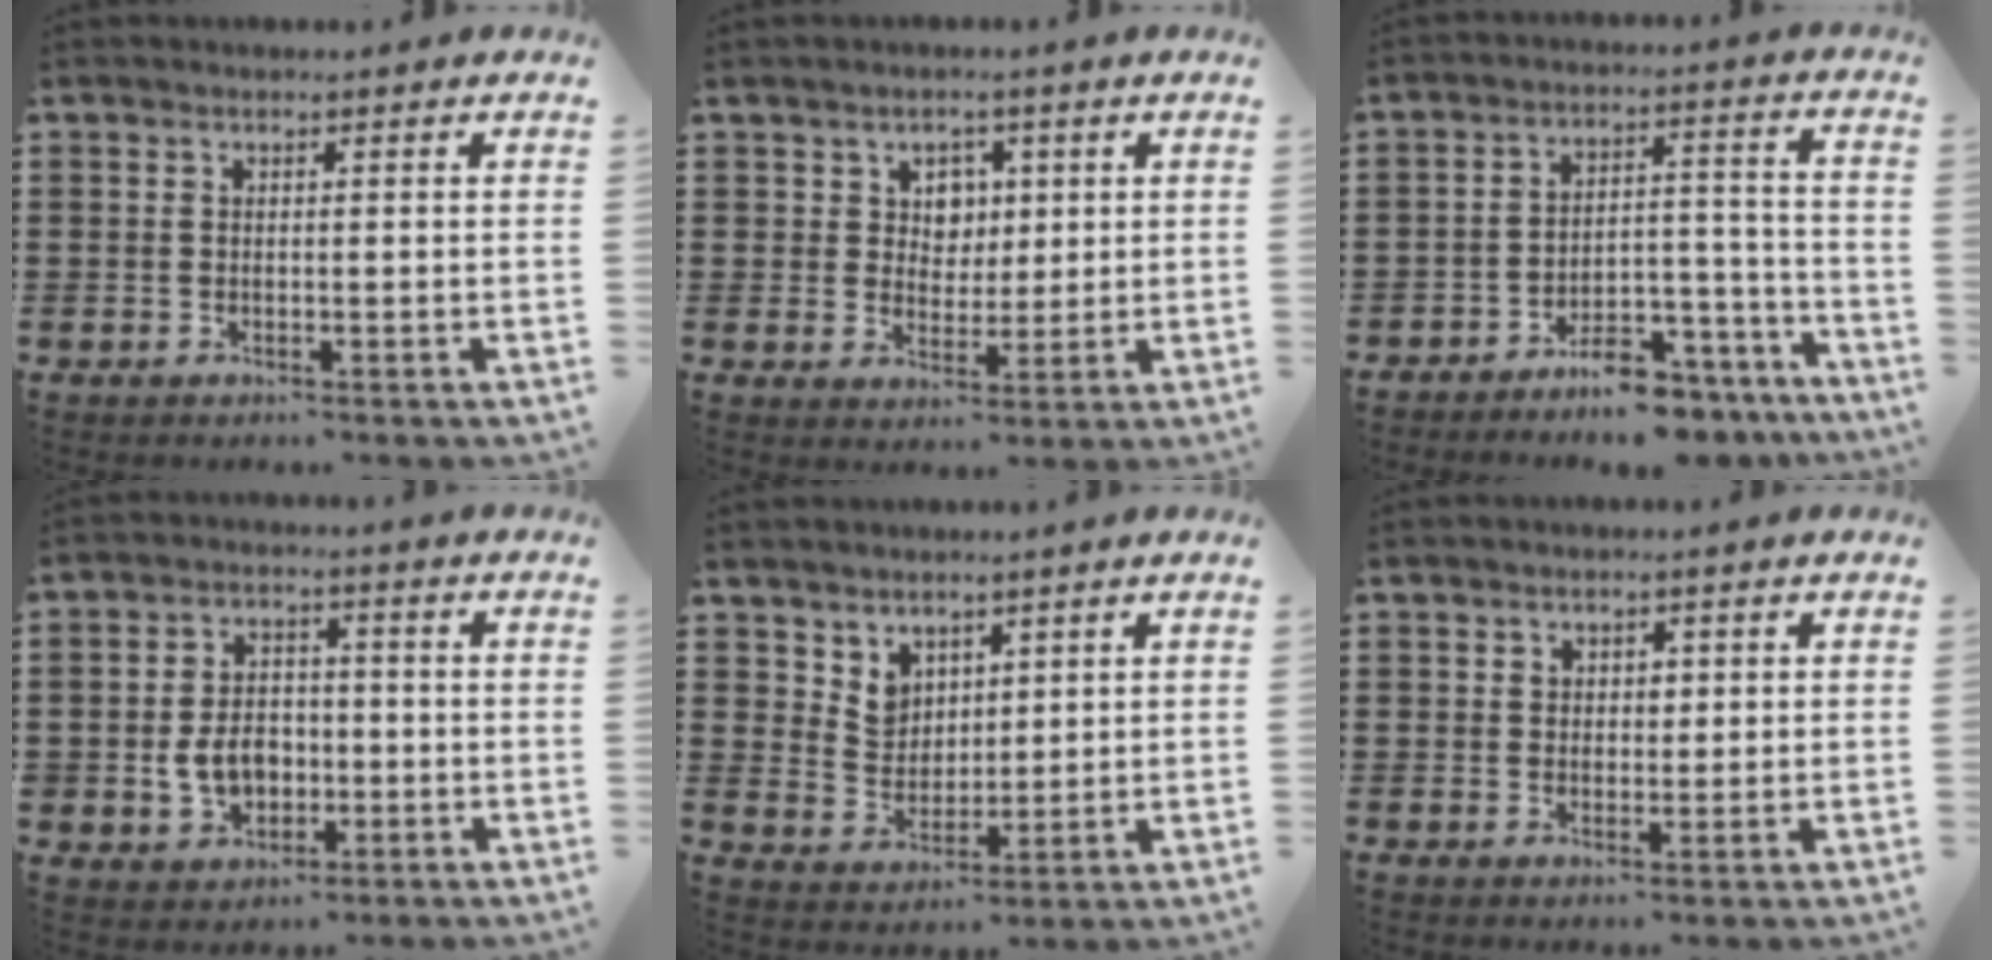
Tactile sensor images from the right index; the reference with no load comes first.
{"total": 3.9, "force": [1.5, 3.3, 1.3], "torque": [-0.032, 0.009, 0.025]}
{"total": 7.5, "force": [-7.0, 1.8, 2.0], "torque": [-0.021, 0.032, -0.130]}
{"total": 5.6, "force": [-1.4, 4.4, 3.3], "torque": [-0.065, 0.004, -0.029]}
{"total": 4.7, "force": [3.4, 3.2, 0.5], "torque": [-0.028, 0.001, 0.065]}
{"total": 1.5, "force": [0.7, 1.3, 0.4], "torque": [-0.003, 0.005, 0.011]}